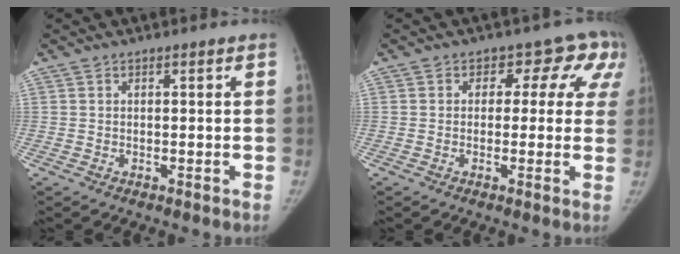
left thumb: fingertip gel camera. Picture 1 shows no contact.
{"total": 8.7, "force": [2.5, 6.3, 5.5], "torque": [0.001, 0.011, 0.017]}